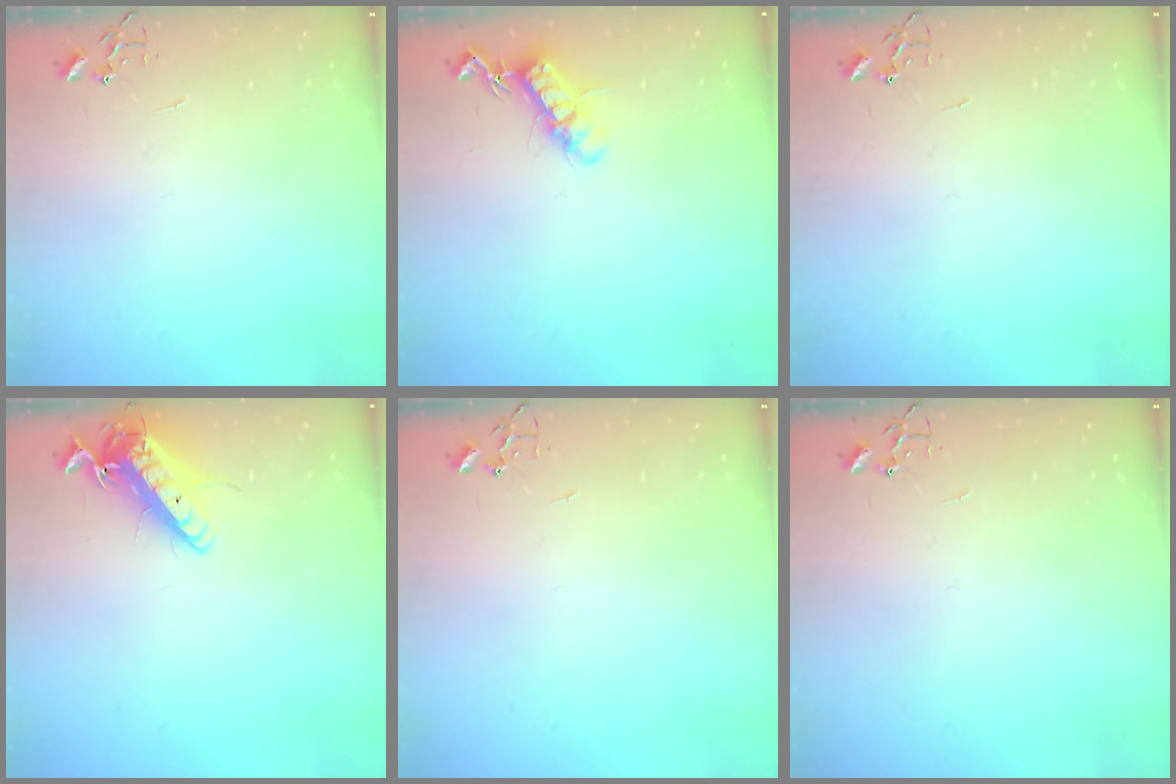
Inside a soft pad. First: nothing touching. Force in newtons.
{"total": 12.5, "press": 12.5, "slide": 0.4}
{"total": 0.0}
{"total": 14.0, "press": 13.9, "slide": 2.0}
{"total": 0.0}
{"total": 0.0}